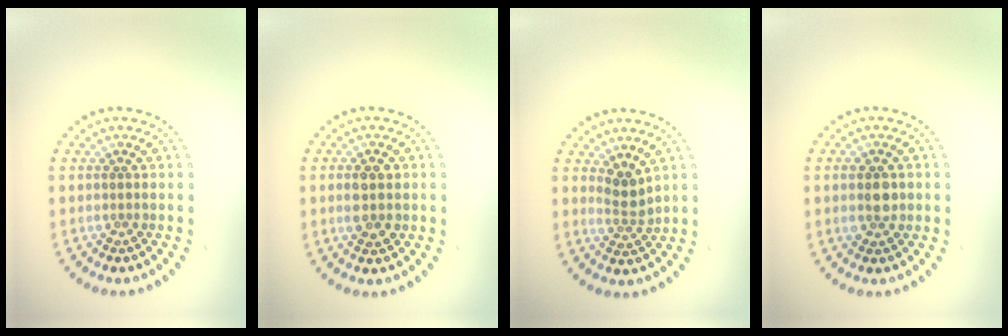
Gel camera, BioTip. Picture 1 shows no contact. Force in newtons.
{"total": 2.4, "press": 2.4, "slide": 0.1}
{"total": 2.1, "press": 1.4, "slide": 1.5}
{"total": 2.6, "press": 2.5, "slide": 0.3}